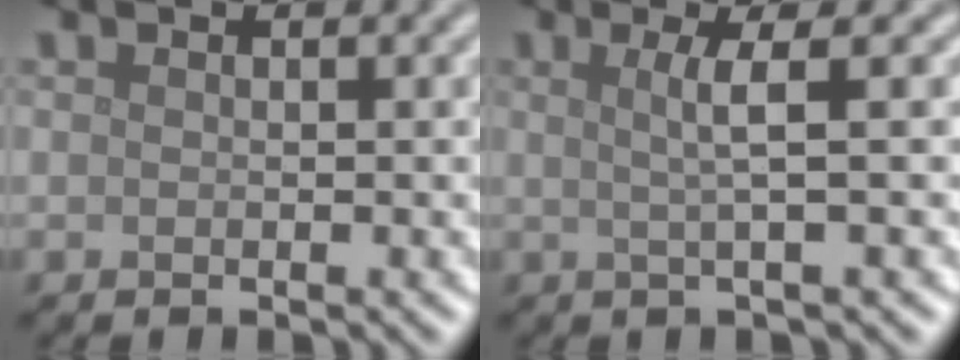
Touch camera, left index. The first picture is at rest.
{"total": 2.8, "force": [0.4, 0.5, 2.7], "torque": [-0.049, 0.004, 0.003]}